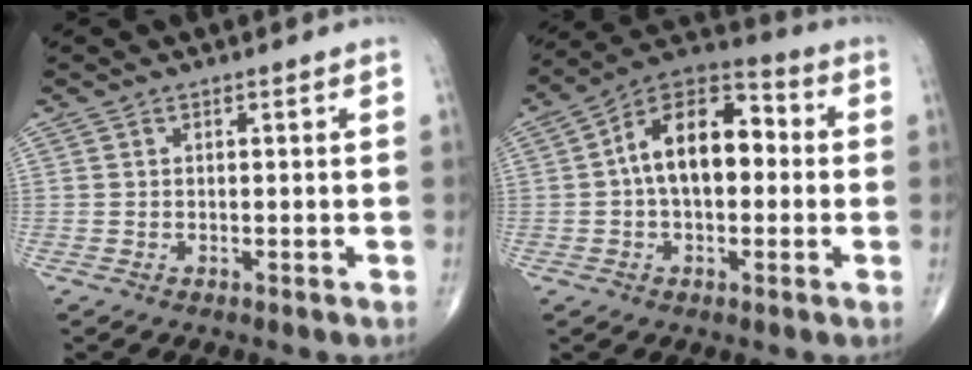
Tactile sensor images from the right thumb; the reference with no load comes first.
{"total": 14.8, "force": [0.8, 8.6, 12.0], "torque": [-0.177, 0.039, -0.002]}